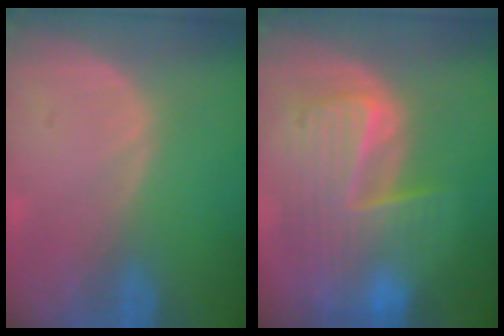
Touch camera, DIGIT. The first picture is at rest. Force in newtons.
{"total": 9.9, "press": 8.5, "slide": 5.1}